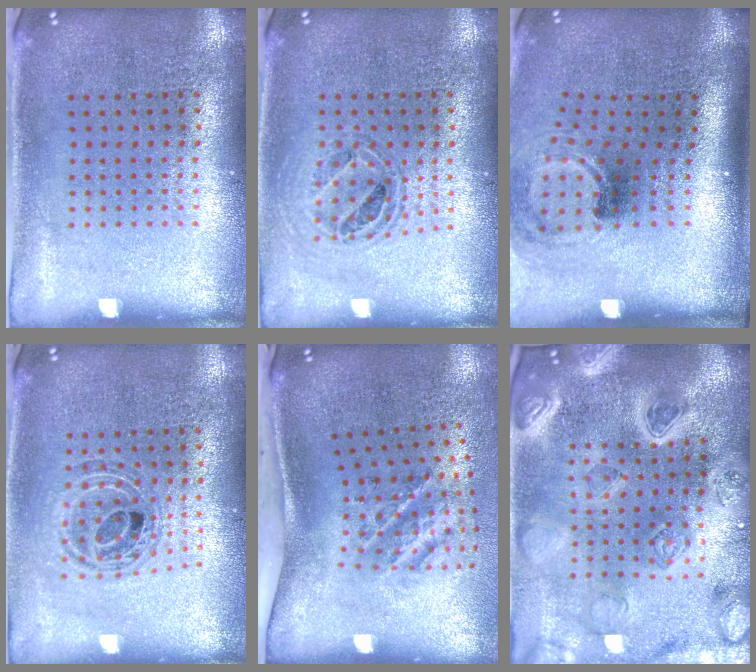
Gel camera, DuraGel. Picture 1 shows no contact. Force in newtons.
{"total": 0.8, "press": 0.7, "slide": 0.2}
{"total": 1.9, "press": 1.2, "slide": 1.4}
{"total": 0.9, "press": 0.9, "slide": 0.2}
{"total": 2.1, "press": 1.3, "slide": 1.7}
{"total": 5.0, "press": 4.2, "slide": 2.7}